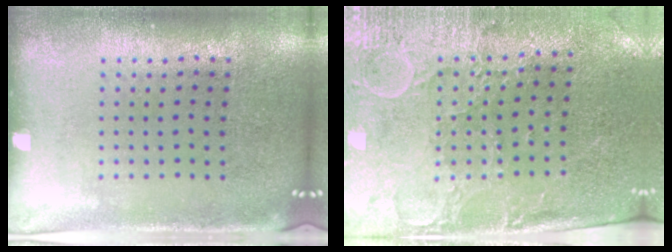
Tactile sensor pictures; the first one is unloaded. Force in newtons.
{"total": 2.9, "press": 2.6, "slide": 1.3}